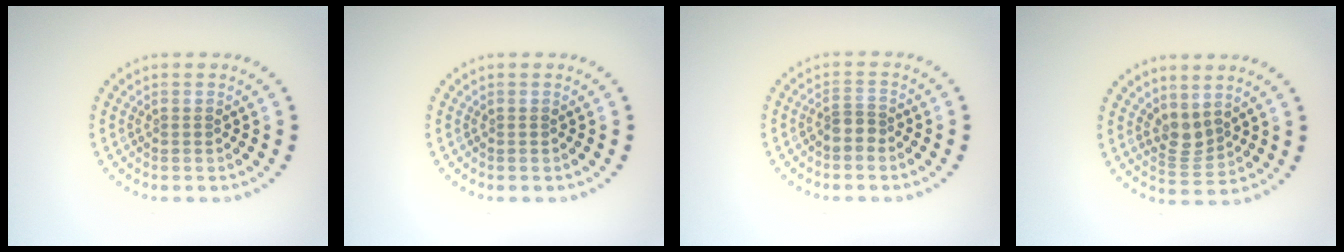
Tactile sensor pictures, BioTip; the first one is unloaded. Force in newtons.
{"total": 0.0}
{"total": 1.7, "press": 1.3, "slide": 1.2}
{"total": 2.2, "press": 1.7, "slide": 1.4}